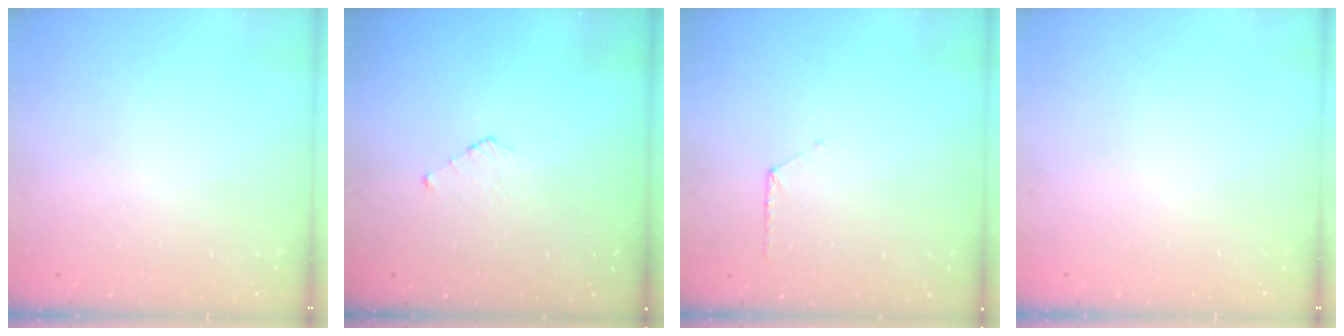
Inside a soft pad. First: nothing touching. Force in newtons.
{"total": 3.9, "press": 3.9, "slide": 0.4}
{"total": 5.9, "press": 5.9, "slide": 0.6}
{"total": 0.0}